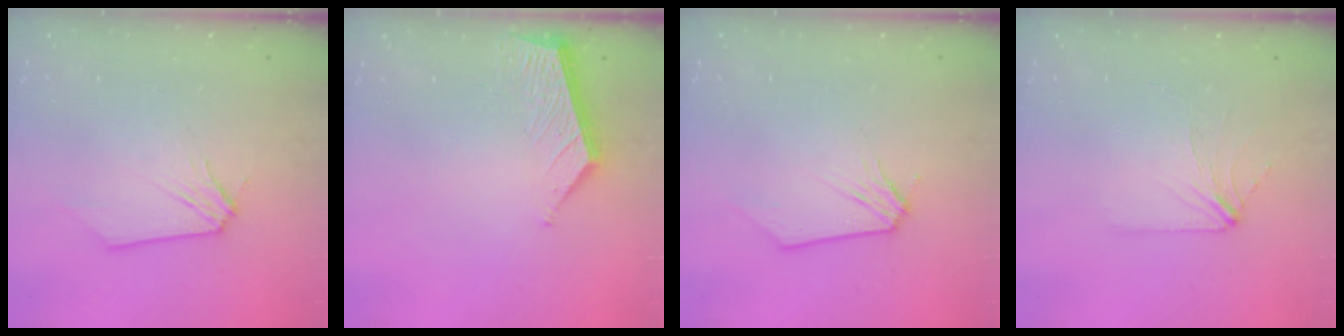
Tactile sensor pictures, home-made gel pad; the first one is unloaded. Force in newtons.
{"total": 6.3, "press": 6.3, "slide": 0.6}
{"total": 0.0}
{"total": 2.8, "press": 2.8, "slide": 0.4}